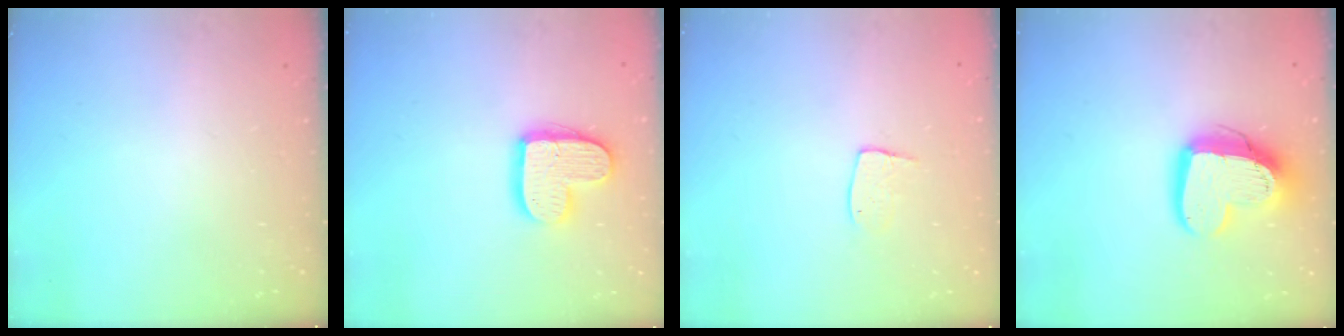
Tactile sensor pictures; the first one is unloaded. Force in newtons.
{"total": 13.8, "press": 13.8, "slide": 0.9}
{"total": 5.9, "press": 5.9, "slide": 0.4}
{"total": 15.6, "press": 15.5, "slide": 1.6}